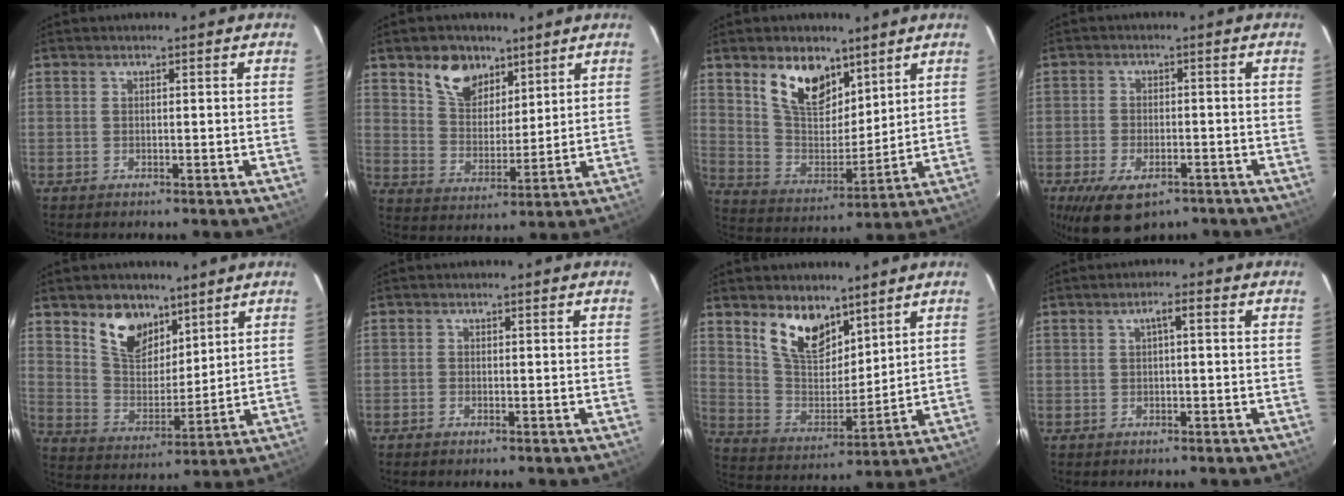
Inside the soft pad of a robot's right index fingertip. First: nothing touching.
{"total": 9.8, "force": [6.3, 6.2, 4.3], "torque": [-0.078, 0.016, 0.120]}
{"total": 13.0, "force": [8.0, 7.1, 7.4], "torque": [-0.136, 0.003, 0.155]}
{"total": 11.1, "force": [-7.1, 5.6, 6.5], "torque": [-0.140, -0.021, -0.110]}
{"total": 10.9, "force": [7.2, 6.3, 5.3], "torque": [-0.098, 0.006, 0.140]}
{"total": 0.8, "force": [-0.6, 0.4, 0.3], "torque": [-0.007, -0.002, -0.014]}
{"total": 12.0, "force": [8.0, 6.1, 6.5], "torque": [-0.124, 0.001, 0.159]}
{"total": 2.3, "force": [0.4, 0.4, 2.2], "torque": [-0.041, 0.010, 0.008]}